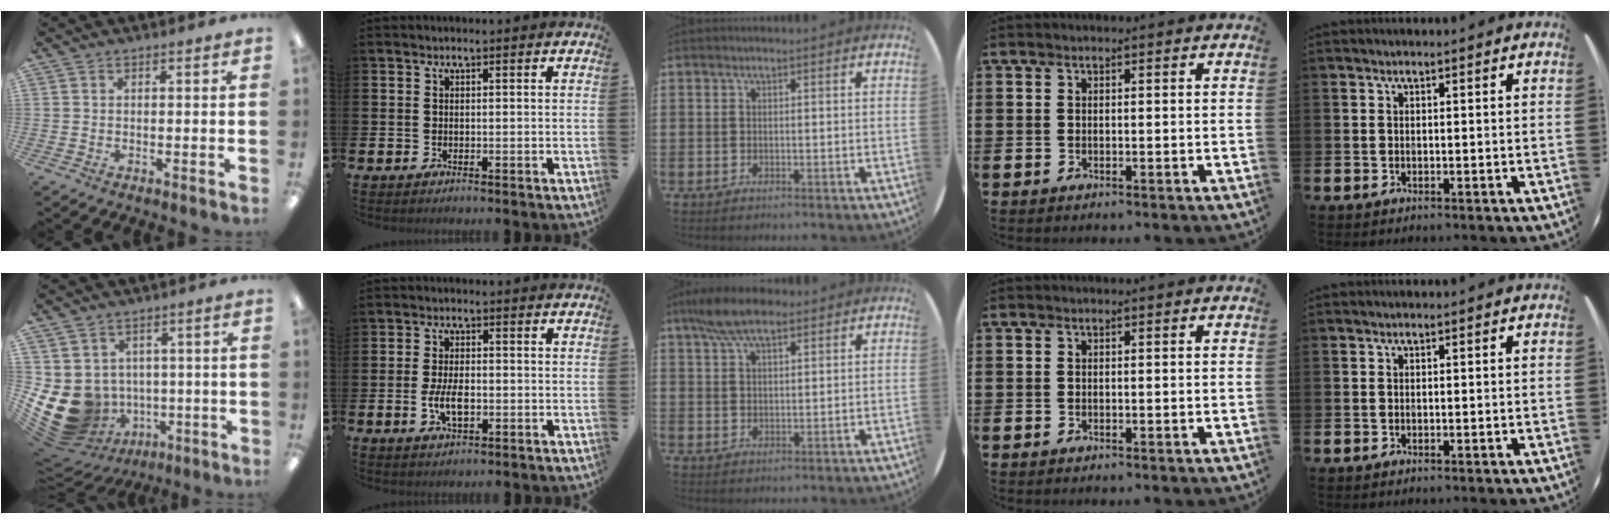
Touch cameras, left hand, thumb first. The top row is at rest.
{"thumb": {"total": 14.0, "force": [-2.5, 11.8, 7.0], "torque": [-0.156, -0.003, -0.032]}, "index": {"total": 4.2, "force": [-0.8, 2.0, 3.6], "torque": [-0.054, 0.001, -0.015]}, "middle": {"total": 6.3, "force": [4.8, 2.2, 3.5], "torque": [-0.081, 0.000, 0.089]}}